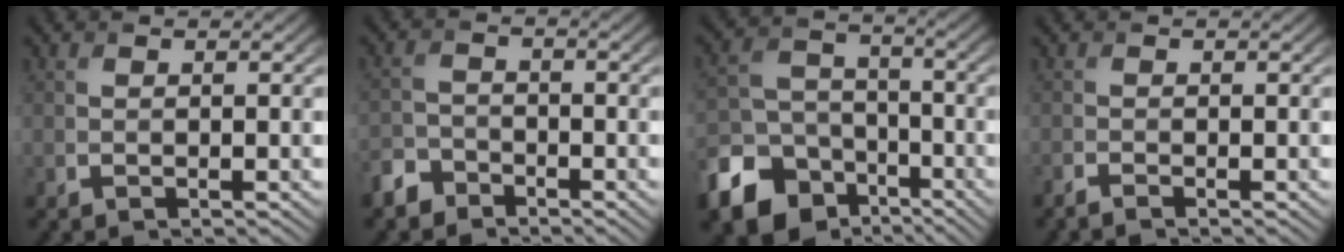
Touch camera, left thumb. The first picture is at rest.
{"total": 3.6, "force": [-2.9, 1.9, 0.9], "torque": [-0.018, 0.000, -0.071]}
{"total": 13.5, "force": [-7.8, 9.5, 5.5], "torque": [-0.164, -0.037, -0.137]}
{"total": 1.0, "force": [-1.0, 0.1, 0.4], "torque": [-0.010, -0.006, -0.024]}